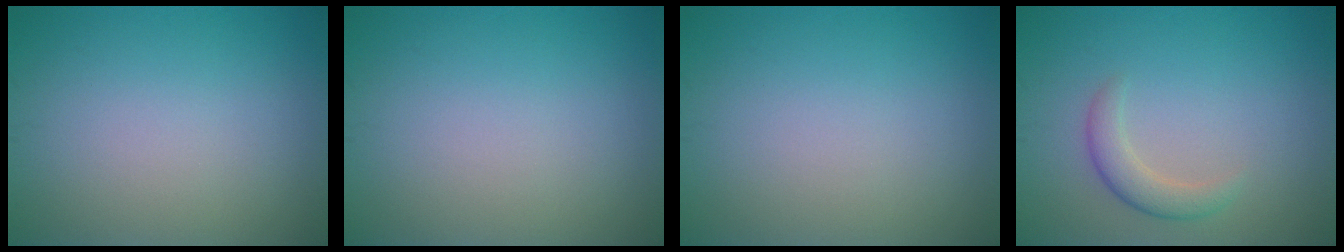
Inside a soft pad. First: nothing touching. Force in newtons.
{"total": 0.0}
{"total": 0.0}
{"total": 2.3, "press": 2.3, "slide": 0.2}